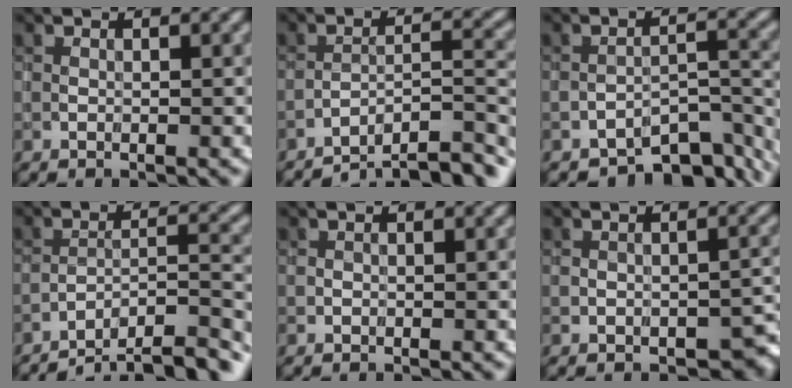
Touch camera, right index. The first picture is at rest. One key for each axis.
{"total": 8.5, "fx": -7.5, "fy": 1.5, "fz": 3.6, "tx": -0.043, "ty": 0.014, "tz": -0.115}
{"total": 6.2, "fx": -5.4, "fy": 2.0, "fz": 2.3, "tx": -0.020, "ty": 0.001, "tz": -0.082}
{"total": 10.0, "fx": -9.1, "fy": 2.0, "fz": 3.5, "tx": -0.037, "ty": 0.015, "tz": -0.125}
{"total": 0.0}
{"total": 3.0, "fx": -1.4, "fy": 2.0, "fz": 1.8, "tx": -0.015, "ty": -0.004, "tz": -0.014}